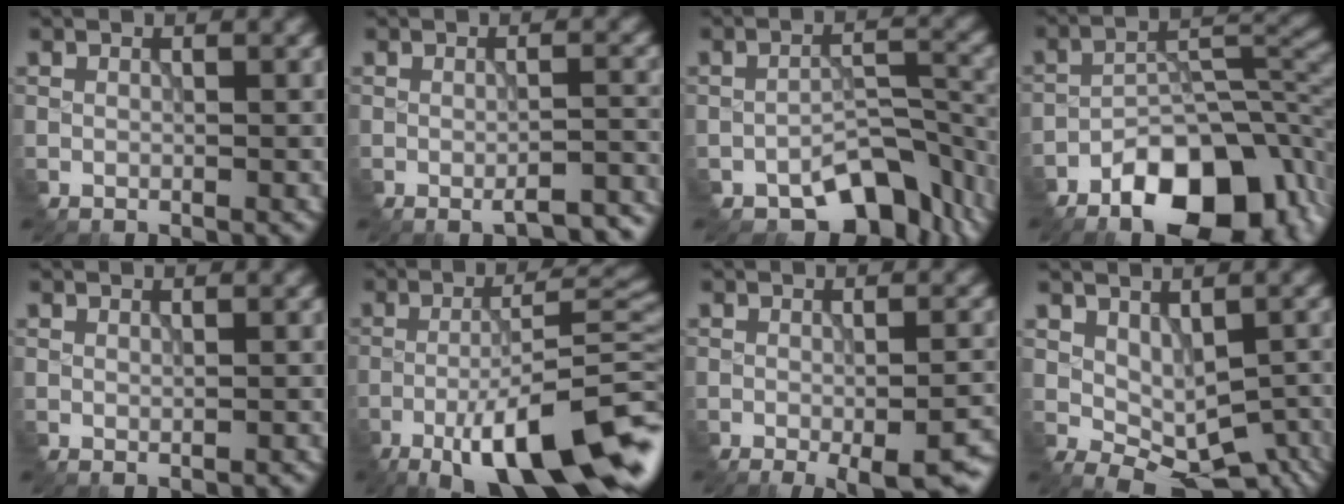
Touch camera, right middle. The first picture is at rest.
{"total": 3.4, "force": [-2.5, 0.6, 2.3], "torque": [-0.030, 0.002, -0.035]}
{"total": 6.4, "force": [-4.6, 3.0, 3.2], "torque": [-0.034, -0.001, -0.070]}
{"total": 10.6, "force": [-6.4, 5.0, 6.8], "torque": [-0.088, 0.001, -0.114]}
{"total": 0.0}
{"total": 13.2, "force": [-7.2, 3.0, 10.7], "torque": [-0.173, 0.000, -0.114]}
{"total": 6.4, "force": [-3.4, 1.8, 5.1], "torque": [-0.071, -0.013, -0.042]}
{"total": 5.3, "force": [-0.3, 3.2, 4.2], "torque": [-0.062, -0.017, 0.011]}